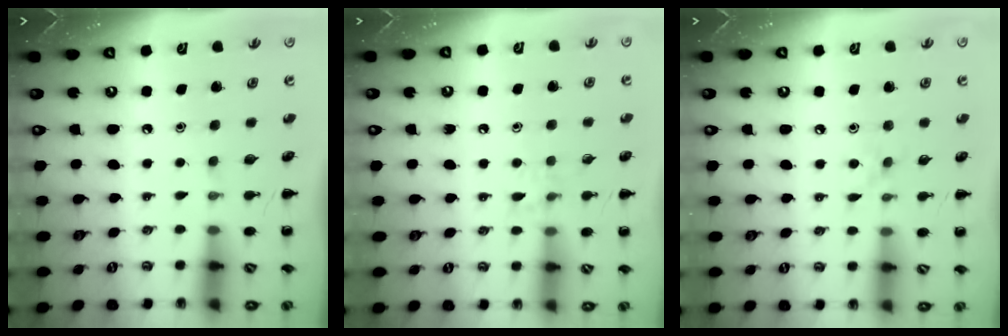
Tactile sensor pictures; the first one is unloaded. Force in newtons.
{"total": 6.9, "press": 6.6, "slide": 1.8}
{"total": 5.4, "press": 4.9, "slide": 2.1}